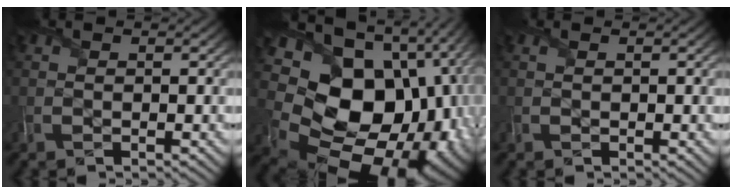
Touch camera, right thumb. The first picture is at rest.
{"total": 22.0, "force": [-1.8, 16.4, 14.6], "torque": [-0.261, -0.059, -0.017]}
{"total": 0.0}